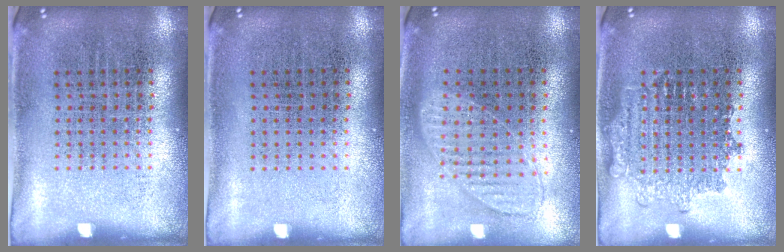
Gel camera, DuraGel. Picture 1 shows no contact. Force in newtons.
{"total": 0.0}
{"total": 0.9, "press": 0.9, "slide": 0.1}
{"total": 1.8, "press": 1.8, "slide": 0.3}